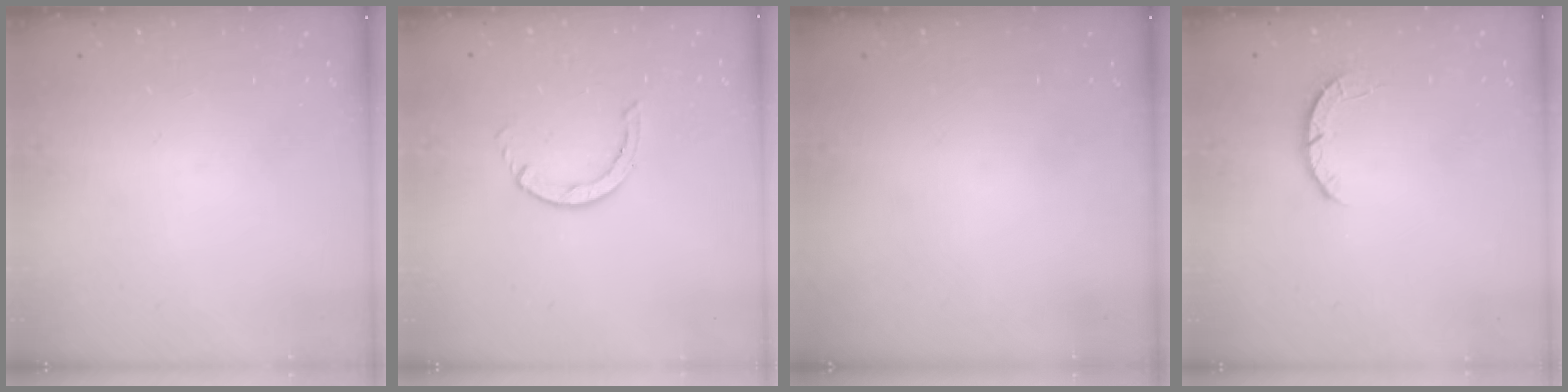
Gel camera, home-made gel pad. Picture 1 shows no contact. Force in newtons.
{"total": 0.6, "press": 0.6, "slide": 0.1}
{"total": 0.0}
{"total": 2.7, "press": 2.6, "slide": 0.4}